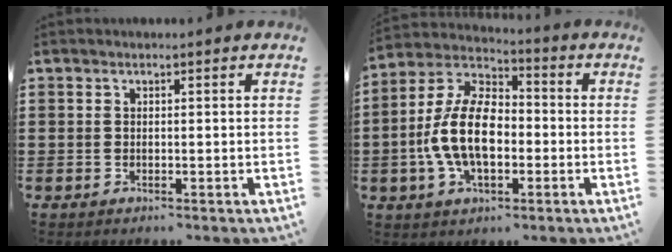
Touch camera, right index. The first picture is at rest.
{"total": 12.1, "force": [-2.4, 6.8, 9.8], "torque": [-0.233, 0.001, -0.049]}